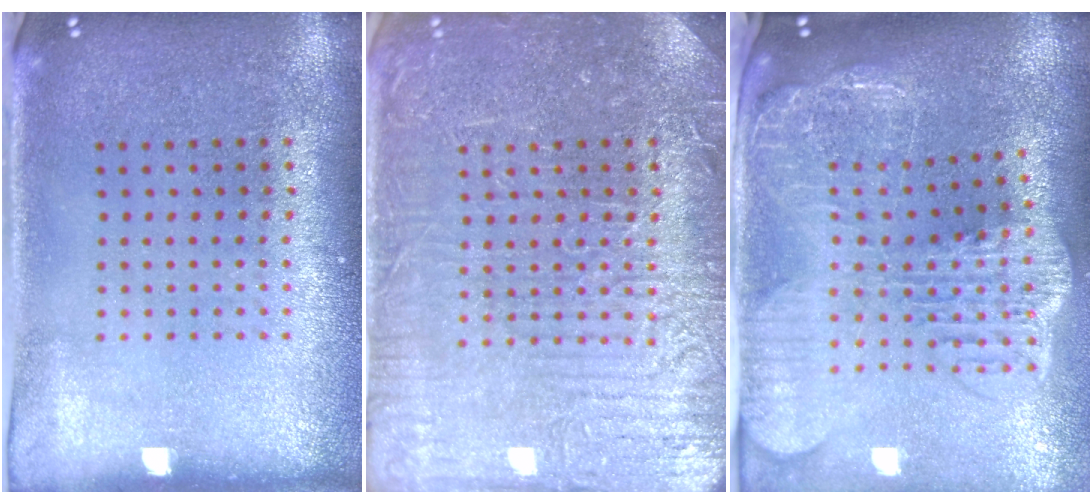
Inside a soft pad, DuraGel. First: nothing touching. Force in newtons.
{"total": 4.6, "press": 4.6, "slide": 0.6}
{"total": 3.8, "press": 3.0, "slide": 2.4}